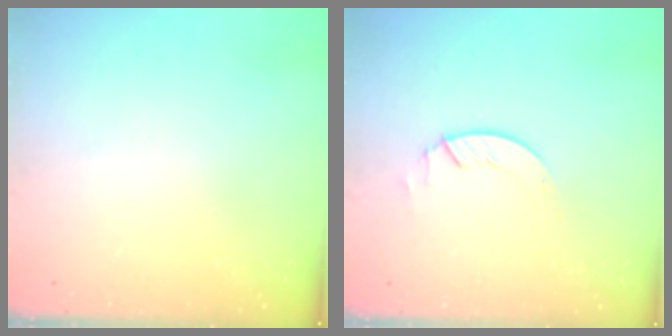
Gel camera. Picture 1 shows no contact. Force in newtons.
{"total": 1.3, "press": 1.2, "slide": 0.1}